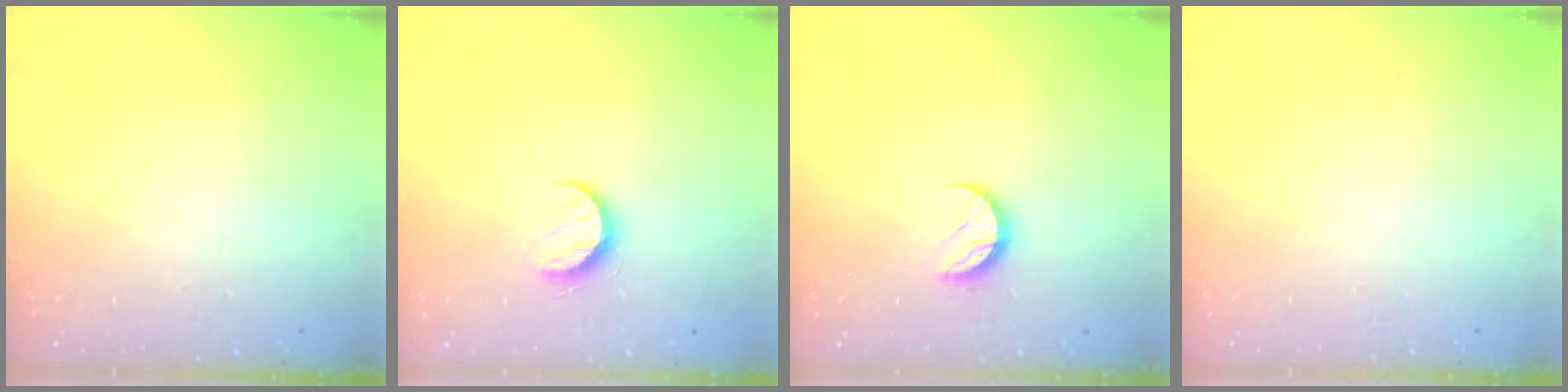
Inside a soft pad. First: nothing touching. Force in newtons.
{"total": 6.8, "press": 6.8, "slide": 0.5}
{"total": 7.5, "press": 7.4, "slide": 0.9}
{"total": 0.0}